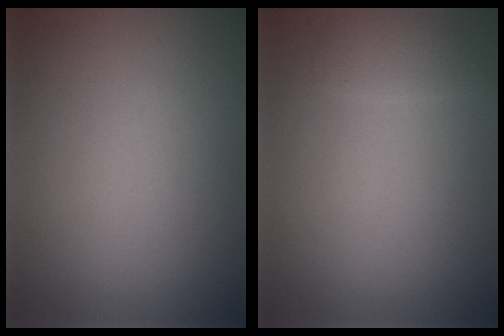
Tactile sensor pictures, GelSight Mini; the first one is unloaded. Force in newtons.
{"total": 1.1, "press": 1.1, "slide": 0.0}